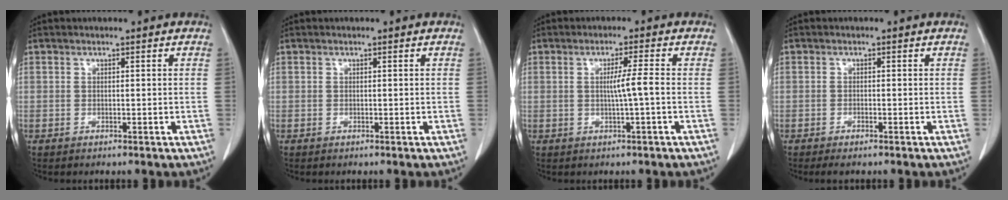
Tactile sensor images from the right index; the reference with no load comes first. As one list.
[{"total": 0.0}, {"total": 3.3, "force": [-0.3, -0.7, 3.2], "torque": [-0.054, -0.002, -0.004]}, {"total": 1.7, "force": [-1.3, 0.2, 1.0], "torque": [-0.018, -0.005, -0.019]}]